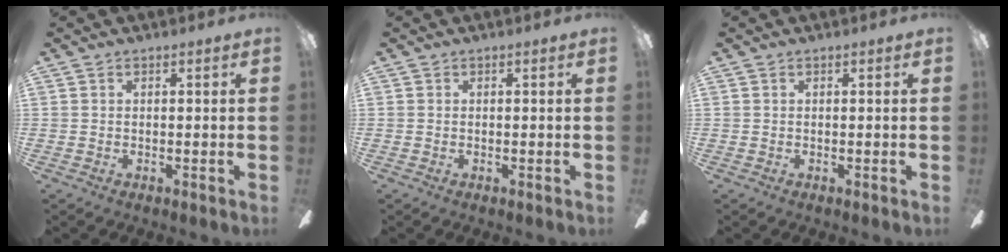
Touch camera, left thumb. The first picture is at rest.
{"total": 0.0}
{"total": 0.0}